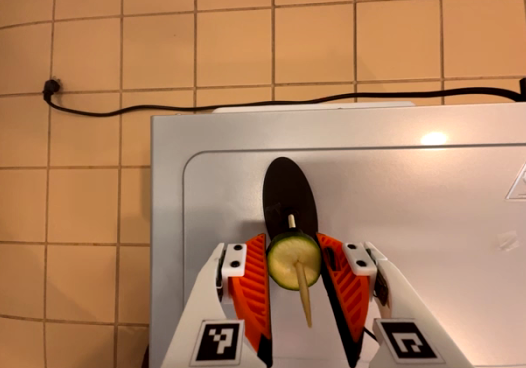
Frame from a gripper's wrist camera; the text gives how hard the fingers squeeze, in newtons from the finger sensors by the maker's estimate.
{"total": 7.8, "left": 7.2, "right": 8.5}